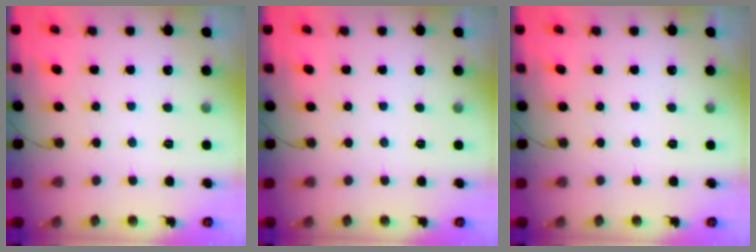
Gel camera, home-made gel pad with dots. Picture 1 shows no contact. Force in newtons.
{"total": 0.0}
{"total": 0.0}